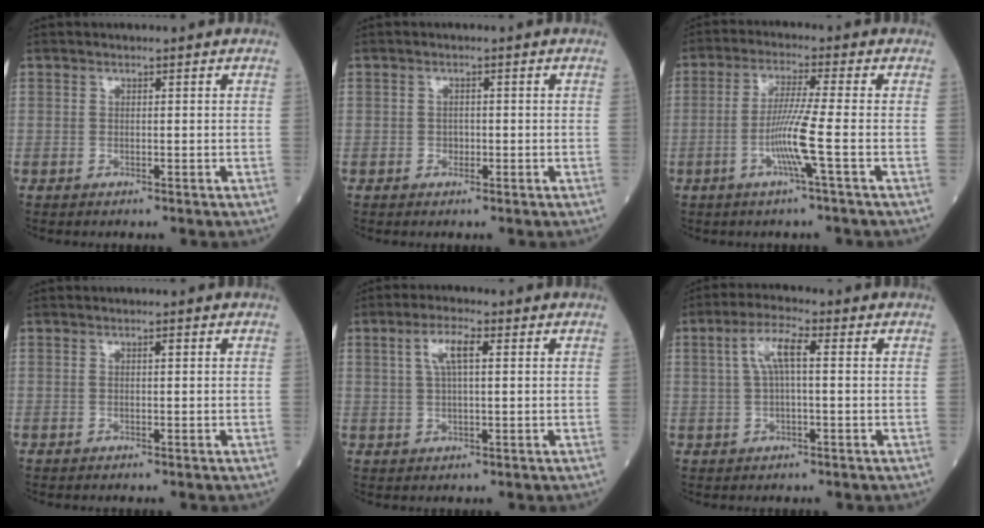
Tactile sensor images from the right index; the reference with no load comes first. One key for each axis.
{"total": 1.1, "fx": -0.4, "fy": 1.0, "fz": 0.5, "tx": -0.004, "ty": 0.004, "tz": -0.005}
{"total": 7.0, "fx": -2.1, "fy": -1.3, "fz": 6.5, "tx": -0.129, "ty": -0.009, "tz": -0.046}
{"total": 0.7, "fx": 0.2, "fy": 0.1, "fz": 0.7, "tx": -0.013, "ty": 0.002, "tz": 0.003}
{"total": 4.6, "fx": 1.5, "fy": 1.0, "fz": 4.2, "tx": -0.088, "ty": 0.012, "tz": 0.031}
{"total": 5.3, "fx": 0.9, "fy": 1.2, "fz": 5.1, "tx": -0.106, "ty": 0.020, "tz": 0.018}